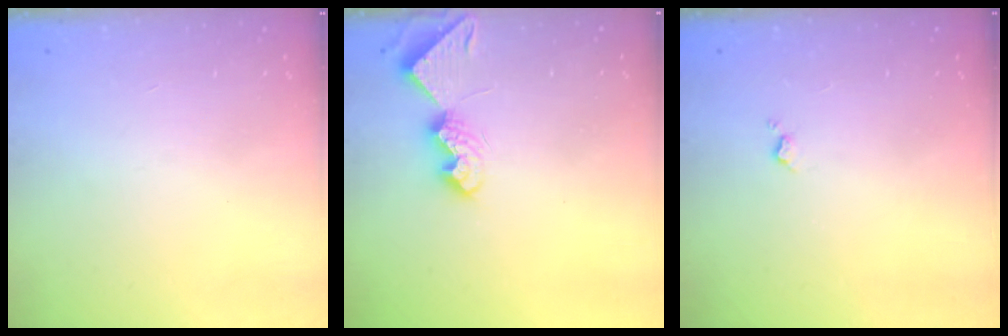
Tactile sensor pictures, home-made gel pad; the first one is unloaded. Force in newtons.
{"total": 9.2, "press": 9.2, "slide": 0.6}
{"total": 2.6, "press": 2.6, "slide": 0.4}